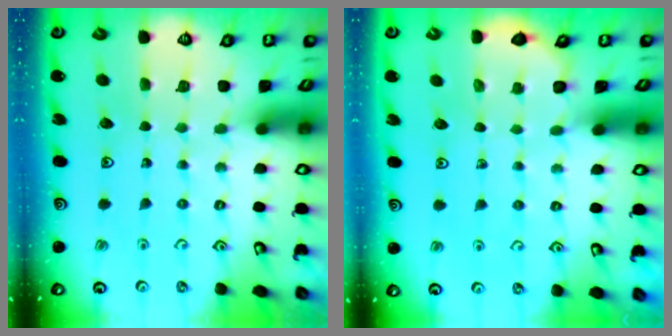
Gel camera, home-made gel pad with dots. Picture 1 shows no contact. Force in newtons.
{"total": 2.0, "press": 2.0, "slide": 0.2}